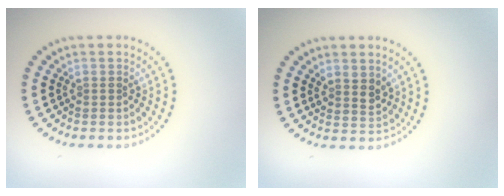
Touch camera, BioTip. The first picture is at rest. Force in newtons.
{"total": 1.8, "press": 1.6, "slide": 1.0}